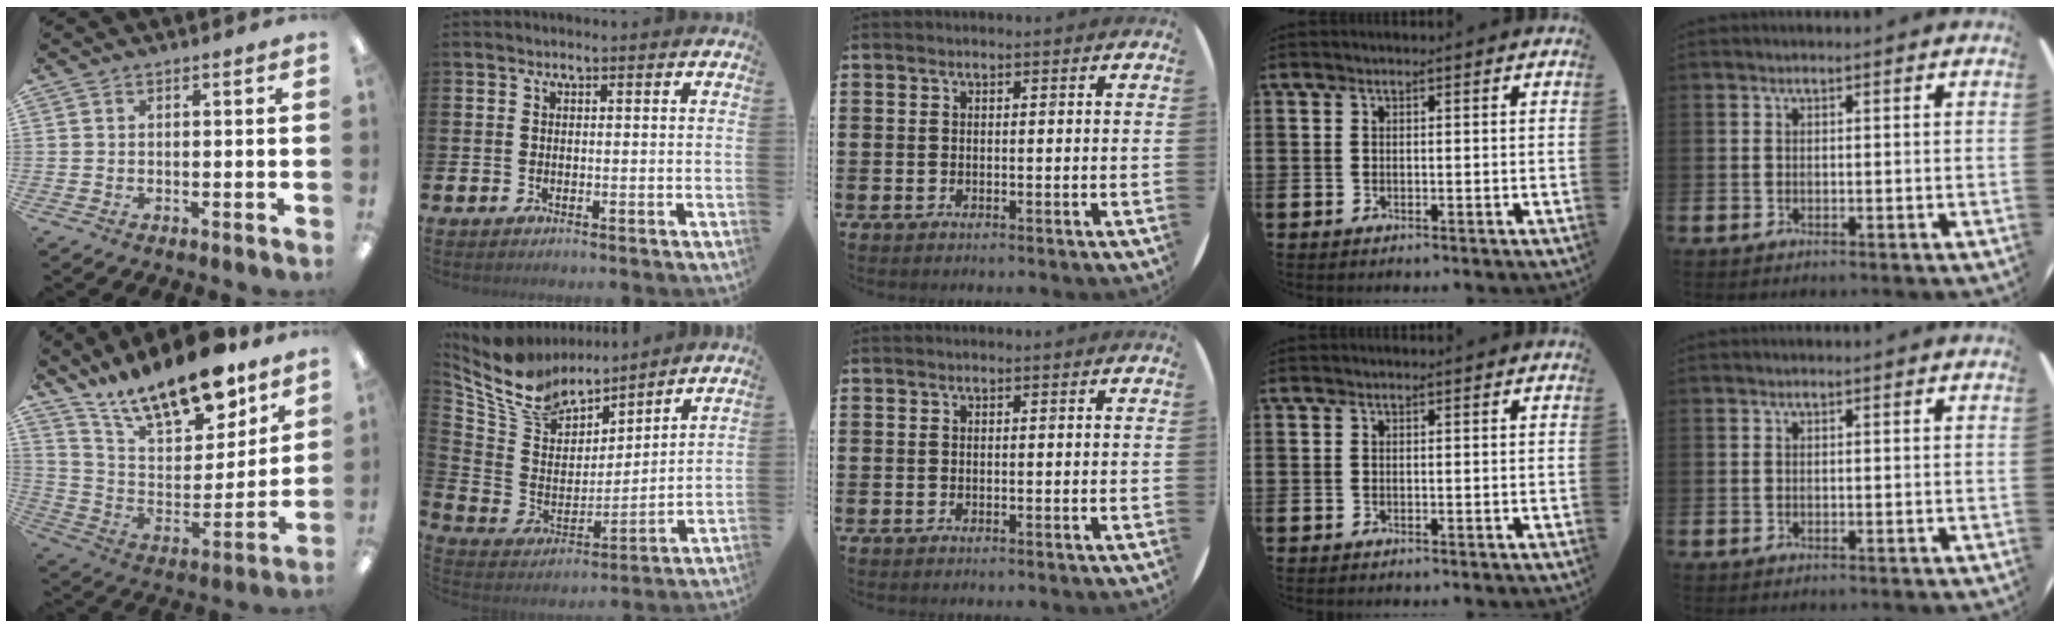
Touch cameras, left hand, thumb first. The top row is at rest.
{"thumb": {"total": 18.1, "force": [15.0, 5.8, 8.3], "torque": [-0.149, -0.107, 0.263]}, "index": {"total": 10.5, "force": [9.4, 4.0, 2.1], "torque": [-0.099, -0.063, 0.172]}}